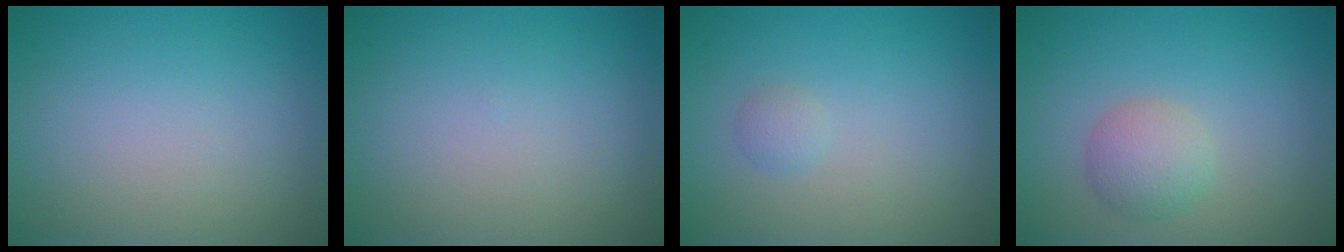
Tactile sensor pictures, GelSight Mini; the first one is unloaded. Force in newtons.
{"total": 0.0}
{"total": 0.9, "press": 0.9, "slide": 0.0}
{"total": 2.7, "press": 2.7, "slide": 0.2}